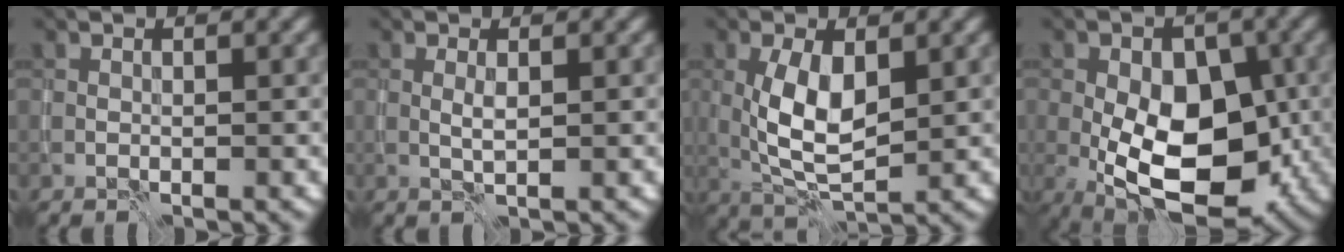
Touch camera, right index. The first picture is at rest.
{"total": 0.9, "force": [0.1, 0.0, 0.9], "torque": [-0.021, 0.000, 0.003]}
{"total": 5.5, "force": [0.6, 2.6, 4.9], "torque": [-0.104, -0.007, 0.017]}
{"total": 12.0, "force": [-2.3, 7.0, 9.5], "torque": [-0.145, -0.009, -0.039]}